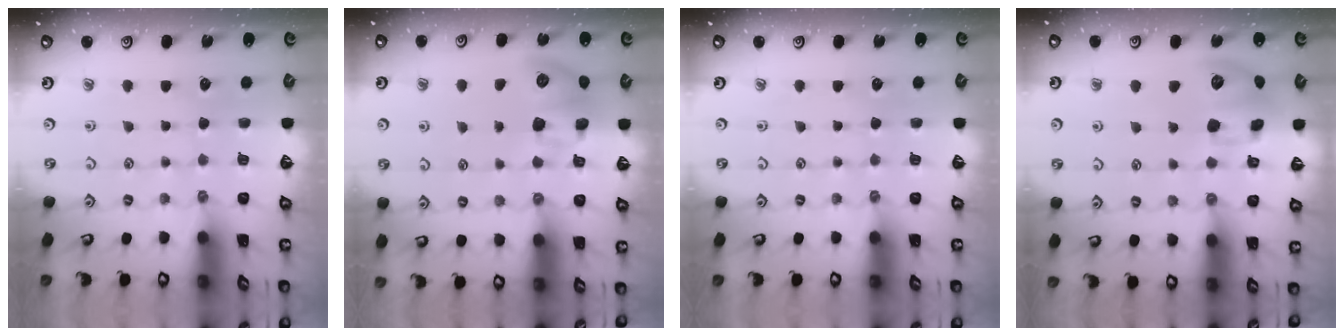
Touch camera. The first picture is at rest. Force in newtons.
{"total": 9.0, "press": 8.9, "slide": 1.0}
{"total": 0.0}
{"total": 11.0, "press": 10.8, "slide": 1.8}